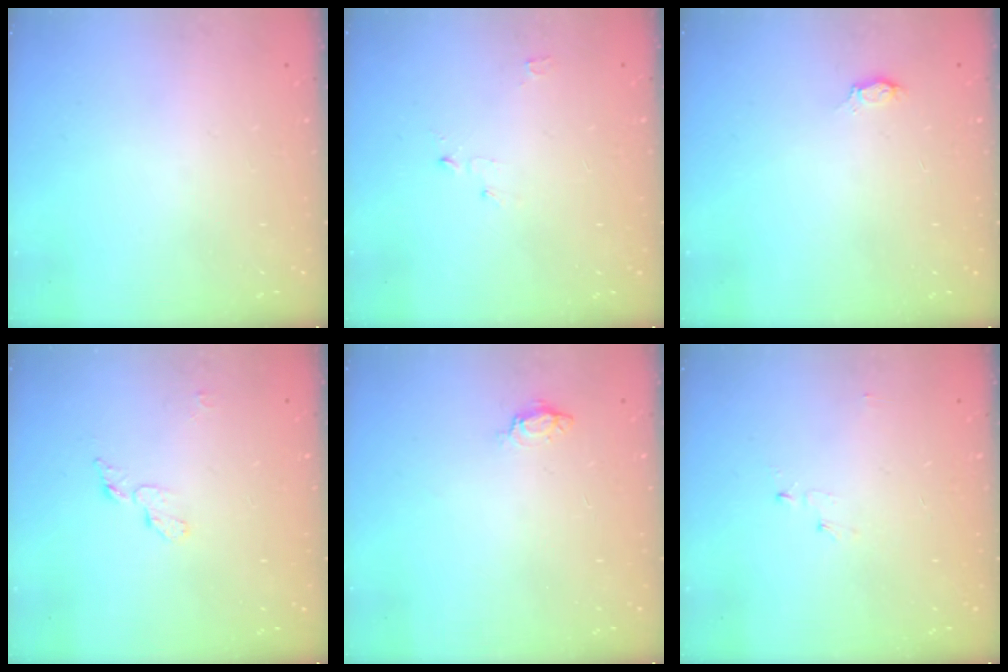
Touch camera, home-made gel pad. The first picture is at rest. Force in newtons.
{"total": 2.7, "press": 2.6, "slide": 0.3}
{"total": 2.0, "press": 2.0, "slide": 0.3}
{"total": 4.8, "press": 4.7, "slide": 0.4}
{"total": 3.6, "press": 3.6, "slide": 0.4}
{"total": 2.8, "press": 2.8, "slide": 0.3}